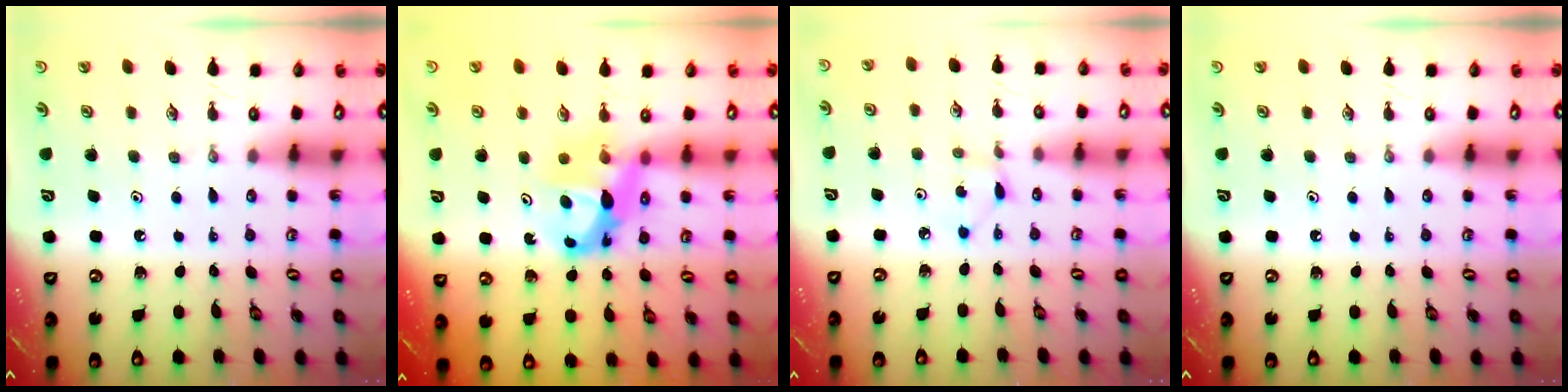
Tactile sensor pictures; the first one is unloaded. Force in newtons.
{"total": 8.2, "press": 8.1, "slide": 0.5}
{"total": 1.2, "press": 1.2, "slide": 0.1}
{"total": 0.0}